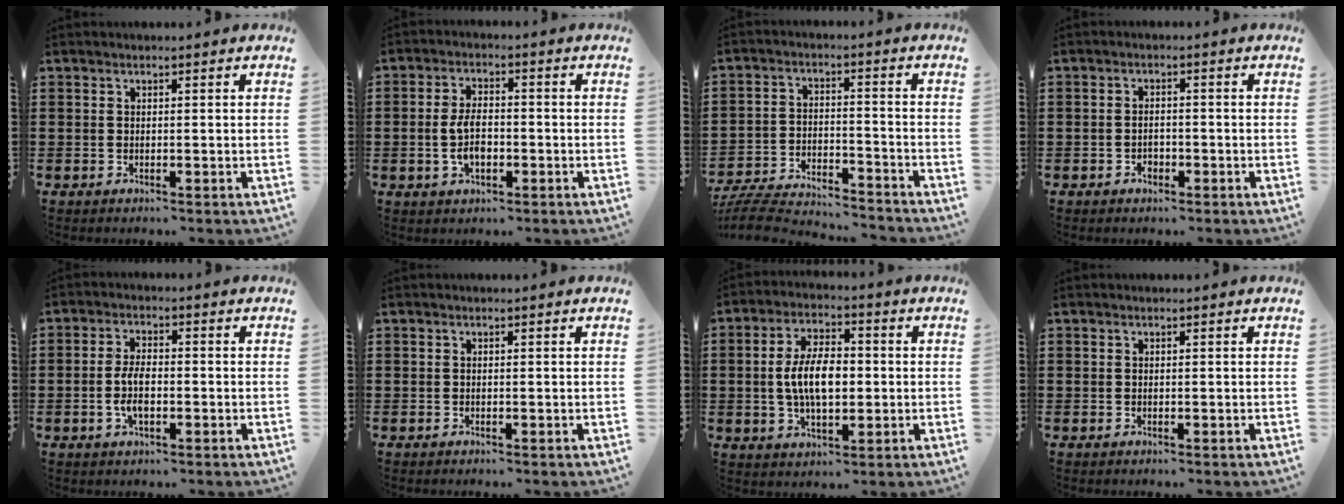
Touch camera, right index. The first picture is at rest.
{"total": 5.4, "force": [-0.9, 2.8, 4.5], "torque": [-0.104, 0.000, -0.022]}
{"total": 6.3, "force": [-6.2, 0.4, 1.2], "torque": [-0.042, -0.003, -0.128]}
{"total": 1.6, "force": [-0.8, 1.1, 0.9], "torque": [-0.020, 0.000, -0.017]}
{"total": 4.8, "force": [-0.9, 2.1, 4.2], "torque": [-0.097, 0.000, -0.023]}
{"total": 0.0}
{"total": 8.1, "force": [-0.2, 4.0, 7.0], "torque": [-0.142, 0.002, -0.012]}
{"total": 0.0}